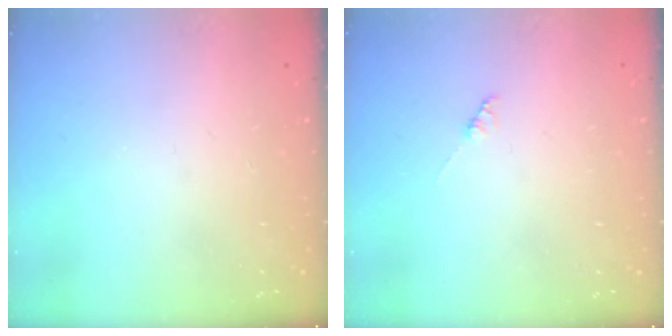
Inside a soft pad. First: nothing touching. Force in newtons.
{"total": 1.4, "press": 1.4, "slide": 0.2}